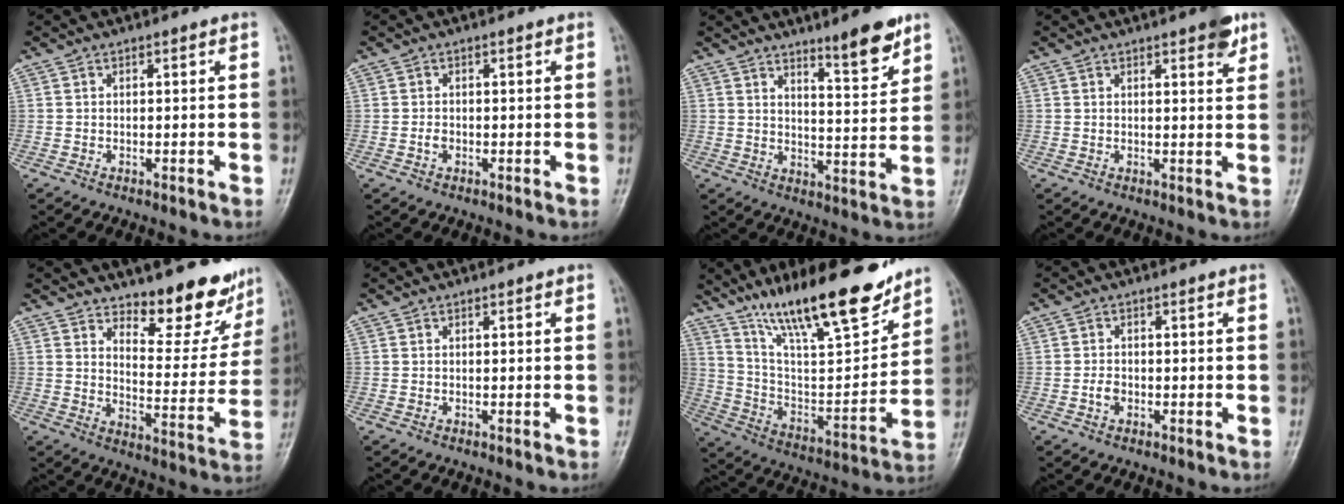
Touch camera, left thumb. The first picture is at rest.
{"total": 1.0, "force": [-0.2, 0.7, 0.7], "torque": [-0.009, 0.001, -0.005]}
{"total": 8.4, "force": [6.1, 1.4, 5.6], "torque": [-0.075, -0.053, 0.097]}
{"total": 4.2, "force": [2.6, 1.2, 3.1], "torque": [-0.032, -0.012, 0.029]}
{"total": 12.2, "force": [10.3, 4.3, 4.9], "torque": [-0.030, -0.090, 0.149]}
{"total": 0.0}
{"total": 23.4, "force": [16.9, 5.8, 15.2], "torque": [-0.217, -0.078, 0.290]}
{"total": 1.7, "force": [-0.6, 1.2, 1.1], "torque": [-0.018, 0.004, -0.013]}